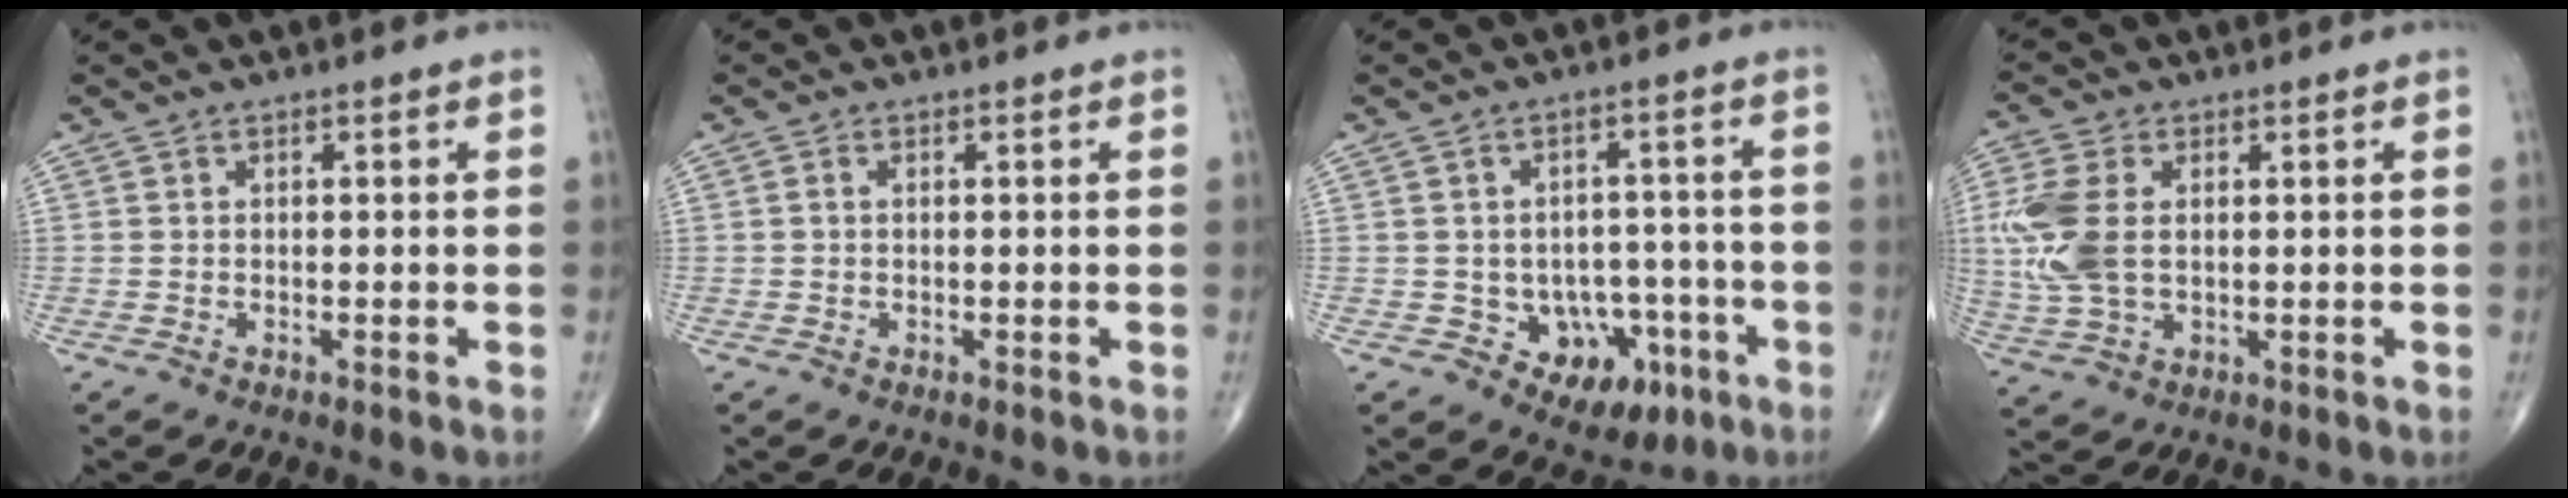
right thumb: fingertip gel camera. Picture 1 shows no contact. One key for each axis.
{"total": 0.7, "fx": 0.0, "fy": 0.5, "fz": 0.5, "tx": -0.010, "ty": 0.001, "tz": 0.000}
{"total": 10.1, "fx": -3.7, "fy": 7.8, "fz": 5.2, "tx": -0.026, "ty": 0.031, "tz": -0.037}
{"total": 10.9, "fx": 1.1, "fy": 6.8, "fz": 8.4, "tx": -0.209, "ty": 0.003, "tz": 0.026}